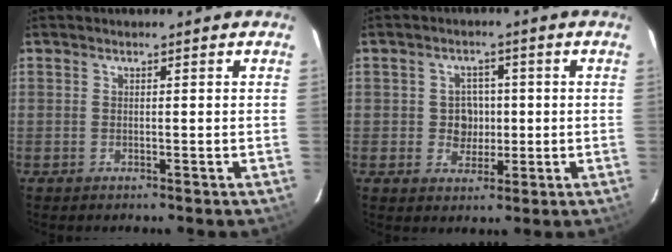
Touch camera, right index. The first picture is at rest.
{"total": 4.6, "force": [-0.2, 4.2, 1.7], "torque": [-0.033, 0.011, 0.002]}